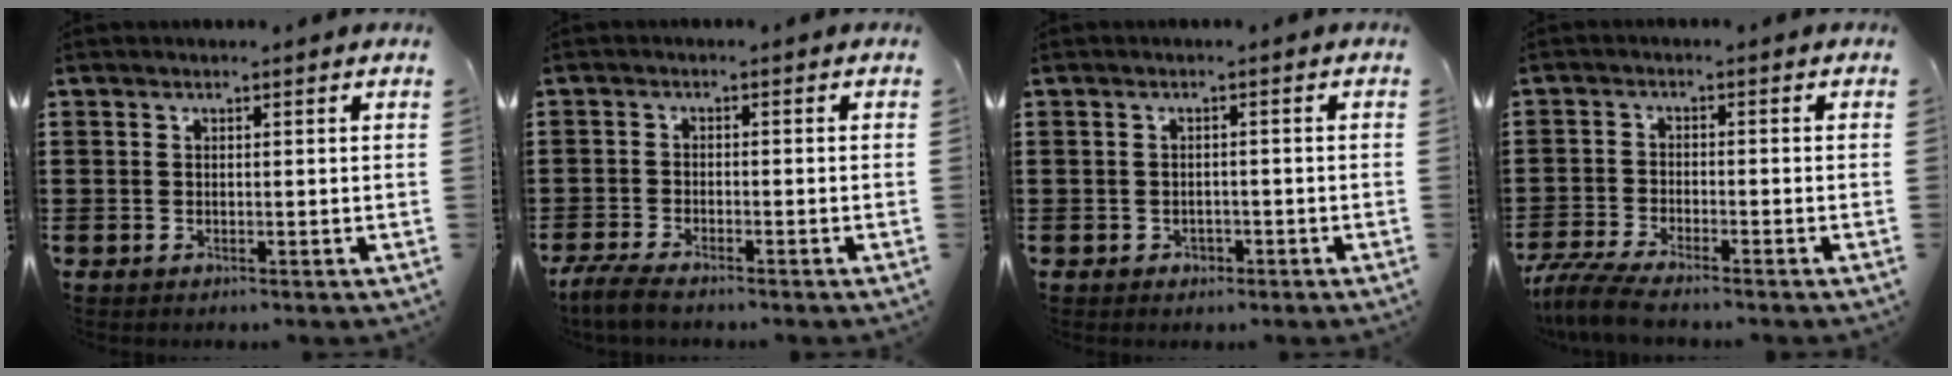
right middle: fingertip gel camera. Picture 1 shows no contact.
{"total": 2.9, "force": [-2.5, 0.1, 1.3], "torque": [-0.044, -0.008, -0.056]}
{"total": 0.0}
{"total": 4.4, "force": [-4.0, 0.0, 1.9], "torque": [-0.059, -0.019, -0.084]}